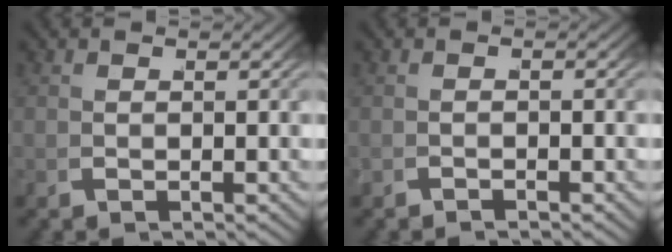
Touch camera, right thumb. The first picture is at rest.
{"total": 0.9, "force": [-0.6, -0.6, -0.3], "torque": [0.014, 0.002, -0.015]}